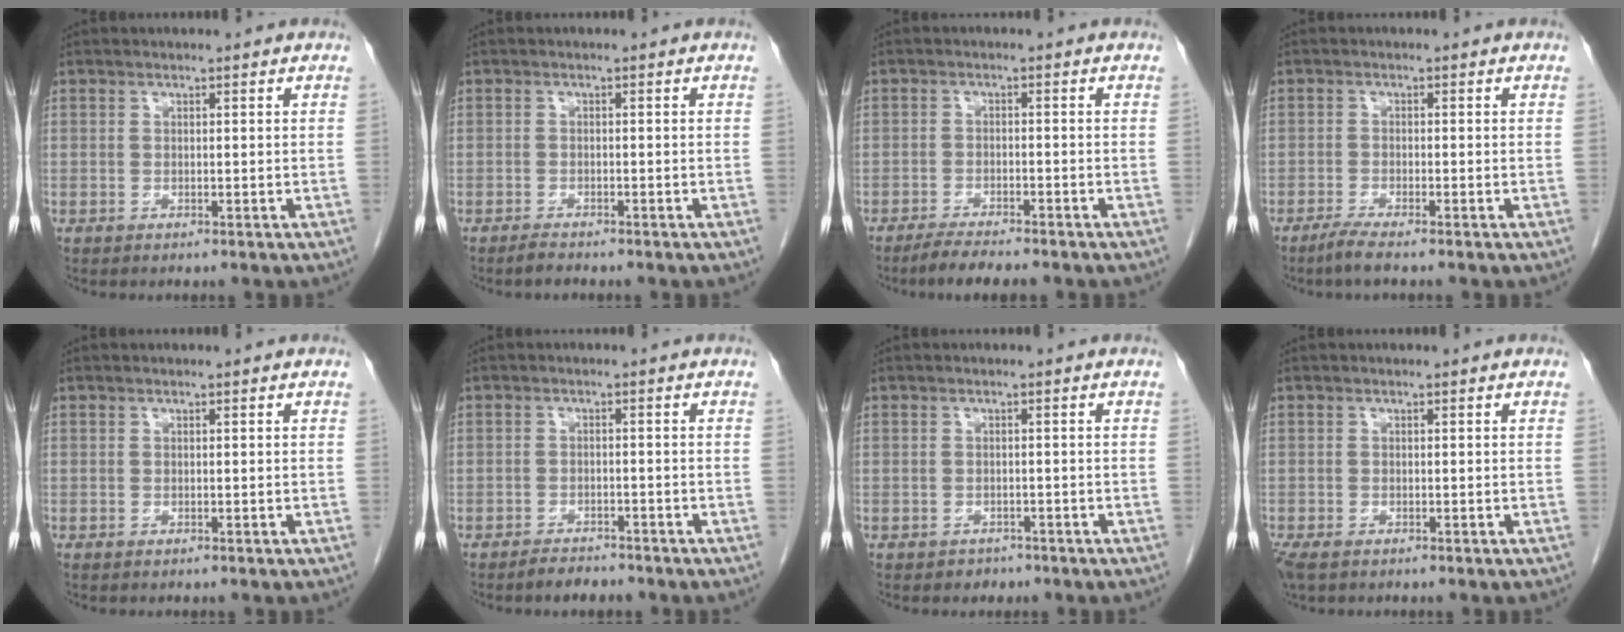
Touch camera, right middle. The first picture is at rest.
{"total": 1.3, "force": [-1.2, 0.2, 0.5], "torque": [-0.016, -0.003, -0.021]}
{"total": 4.8, "force": [-4.2, 0.4, 2.3], "torque": [-0.039, -0.012, -0.070]}
{"total": 2.4, "force": [-1.9, -0.2, 1.4], "torque": [-0.038, -0.007, -0.041]}
{"total": 0.0}
{"total": 2.9, "force": [-2.6, 0.9, 1.0], "torque": [-0.021, -0.002, -0.040]}
{"total": 1.6, "force": [-1.1, 1.1, 0.0], "torque": [-0.007, 0.003, -0.017]}
{"total": 3.3, "force": [-2.2, 1.6, 2.0], "torque": [-0.048, -0.012, -0.037]}